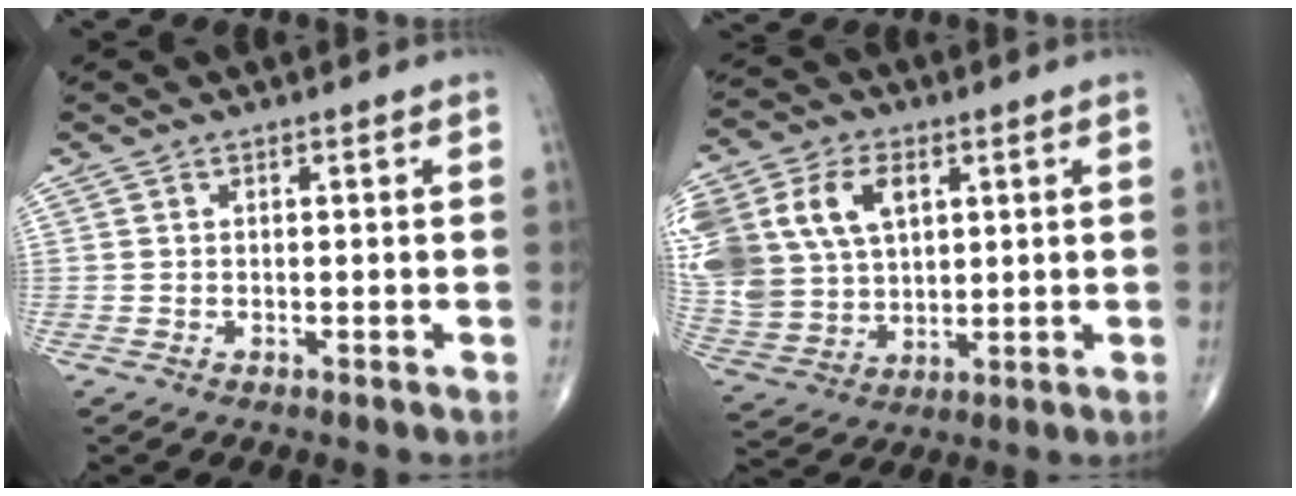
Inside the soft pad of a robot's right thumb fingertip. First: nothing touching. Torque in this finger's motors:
{"motor_torque": [2.11, 2.11, 1.29, 0.52, 0.17]}